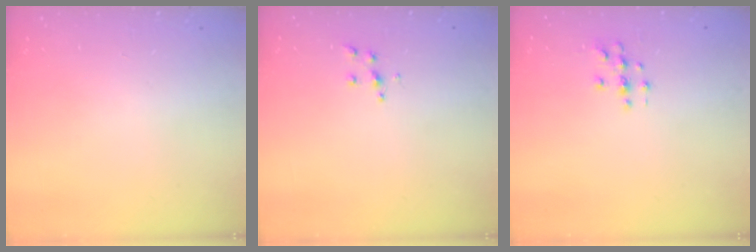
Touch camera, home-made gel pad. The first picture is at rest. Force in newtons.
{"total": 5.9, "press": 5.9, "slide": 0.3}
{"total": 3.6, "press": 3.6, "slide": 0.5}